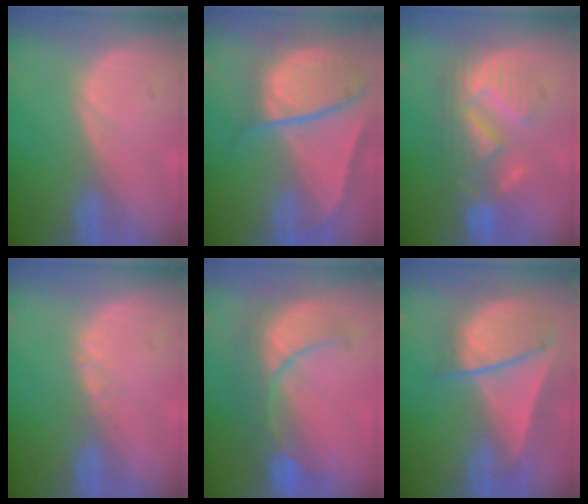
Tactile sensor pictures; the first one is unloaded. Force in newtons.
{"total": 10.6, "press": 8.9, "slide": 5.7}
{"total": 8.8, "press": 8.7, "slide": 1.5}
{"total": 0.8, "press": 0.7, "slide": 0.1}
{"total": 8.4, "press": 8.3, "slide": 0.7}
{"total": 8.9, "press": 7.9, "slide": 4.2}